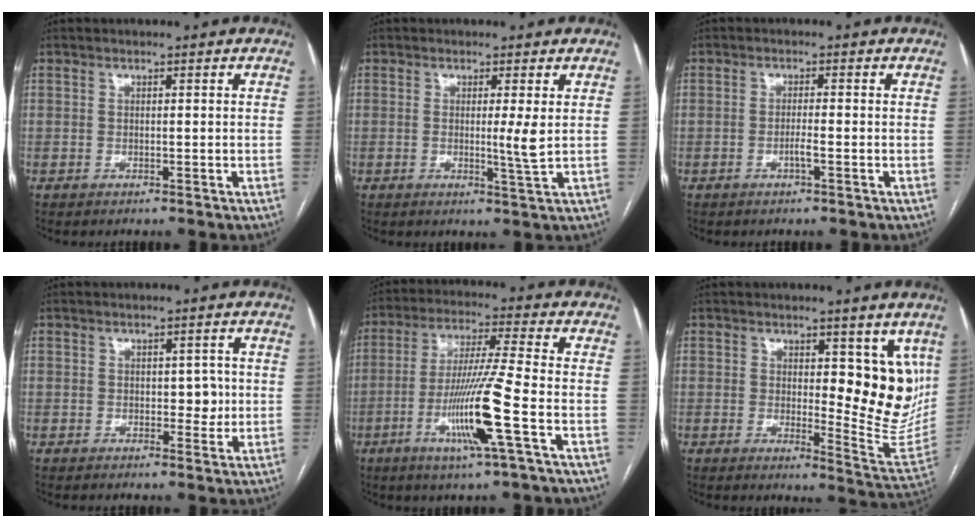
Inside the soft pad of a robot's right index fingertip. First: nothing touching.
{"total": 3.1, "force": [0.2, -0.6, 3.1], "torque": [-0.054, -0.009, 0.003]}
{"total": 1.9, "force": [-0.8, -0.1, 1.7], "torque": [-0.032, 0.000, -0.016]}
{"total": 2.8, "force": [0.1, 1.7, 2.2], "torque": [-0.022, 0.002, 0.003]}
{"total": 12.5, "force": [-4.3, -1.3, 11.7], "torque": [-0.231, -0.017, -0.086]}
{"total": 11.6, "force": [3.9, 4.2, 10.1], "torque": [-0.111, -0.015, 0.059]}